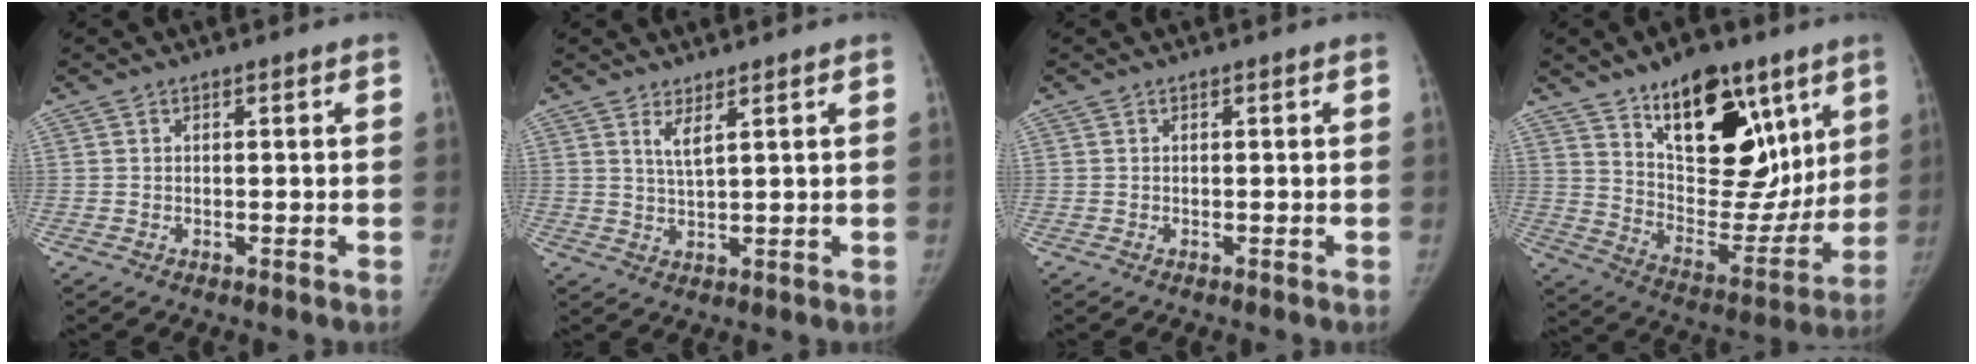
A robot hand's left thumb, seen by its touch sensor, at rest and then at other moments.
{"total": 2.8, "force": [1.7, 0.2, 2.2], "torque": [-0.047, -0.022, 0.037]}
{"total": 0.0}
{"total": 23.7, "force": [12.5, 12.6, 15.8], "torque": [-0.175, -0.058, 0.206]}